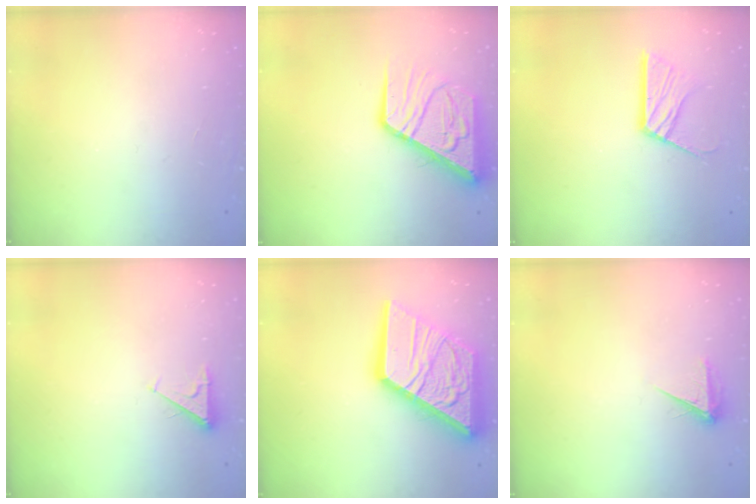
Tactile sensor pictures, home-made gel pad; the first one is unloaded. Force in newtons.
{"total": 12.7, "press": 12.6, "slide": 1.7}
{"total": 11.1, "press": 11.1, "slide": 0.8}
{"total": 3.0, "press": 3.0, "slide": 0.6}
{"total": 27.4, "press": 27.2, "slide": 3.0}
{"total": 4.3, "press": 4.3, "slide": 0.6}